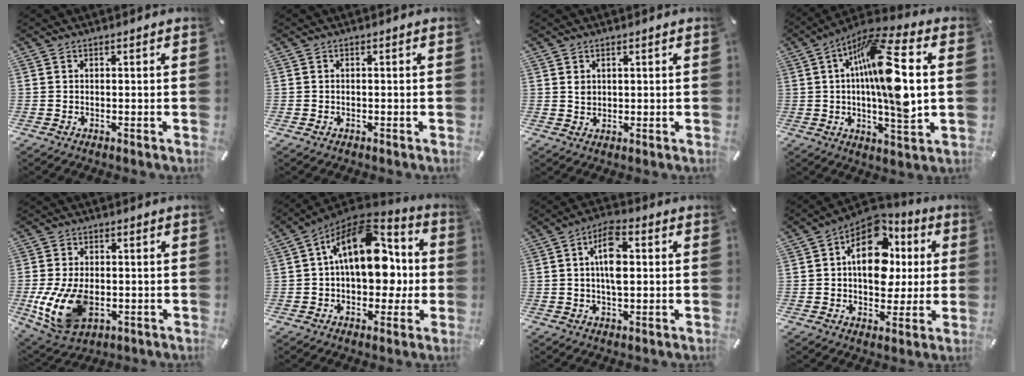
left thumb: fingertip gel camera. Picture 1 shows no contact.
{"total": 0.8, "force": [-0.2, 0.5, 0.6], "torque": [-0.013, 0.001, -0.005]}
{"total": 1.7, "force": [0.7, 1.4, 0.8], "torque": [-0.019, 0.003, 0.012]}
{"total": 18.4, "force": [1.7, 5.3, 17.5], "torque": [-0.317, -0.008, 0.016]}
{"total": 13.9, "force": [-3.0, 9.1, 10.1], "torque": [-0.223, -0.005, -0.051]}
{"total": 19.8, "force": [3.3, 12.8, 14.7], "torque": [-0.222, -0.020, 0.055]}
{"total": 8.8, "force": [1.1, 4.3, 7.6], "torque": [-0.134, 0.008, 0.016]}
{"total": 16.2, "force": [3.1, 11.7, 10.7], "torque": [-0.145, -0.020, 0.057]}